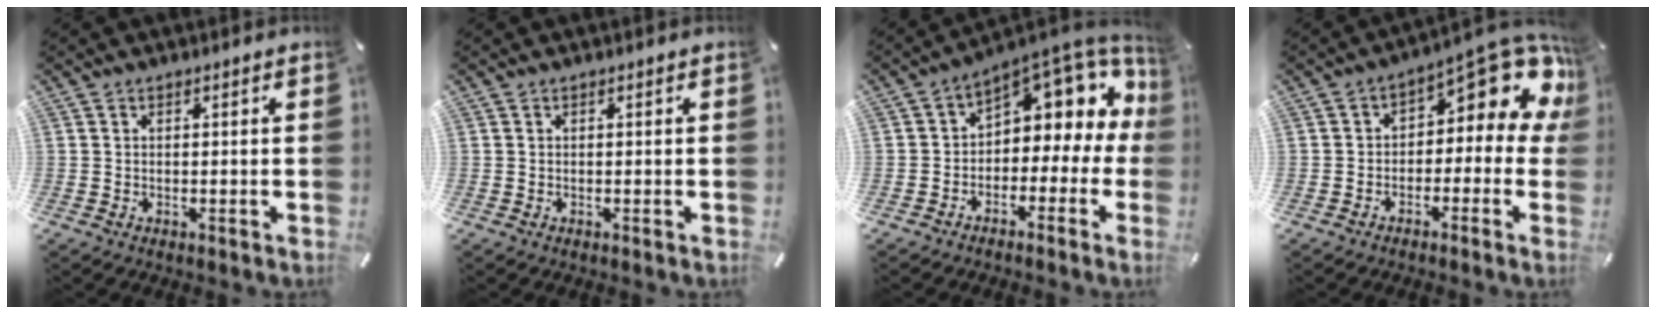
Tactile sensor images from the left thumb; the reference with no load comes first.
{"total": 0.0}
{"total": 9.7, "force": [5.8, 5.4, 5.6], "torque": [-0.080, -0.056, 0.098]}
{"total": 10.8, "force": [5.6, 4.9, 7.8], "torque": [-0.101, -0.052, 0.091]}